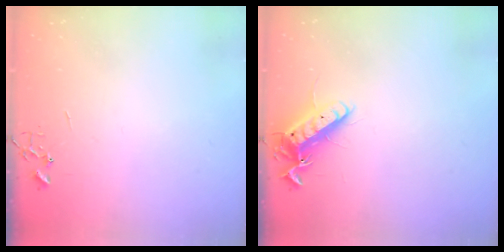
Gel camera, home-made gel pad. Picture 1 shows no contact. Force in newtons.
{"total": 12.2, "press": 12.1, "slide": 1.4}